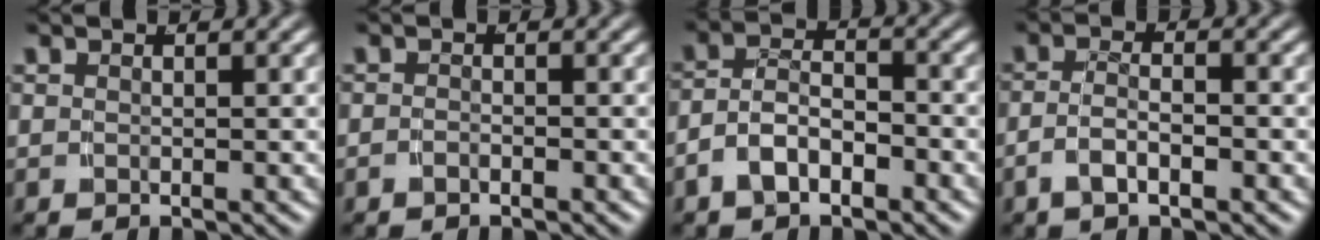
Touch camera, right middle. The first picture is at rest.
{"total": 0.9, "force": [-0.9, 0.0, 0.2], "torque": [-0.006, -0.003, -0.015]}
{"total": 4.7, "force": [-2.2, 3.2, 2.5], "torque": [-0.048, -0.010, -0.037]}
{"total": 2.7, "force": [-1.5, 1.0, 2.1], "torque": [-0.038, -0.008, -0.023]}